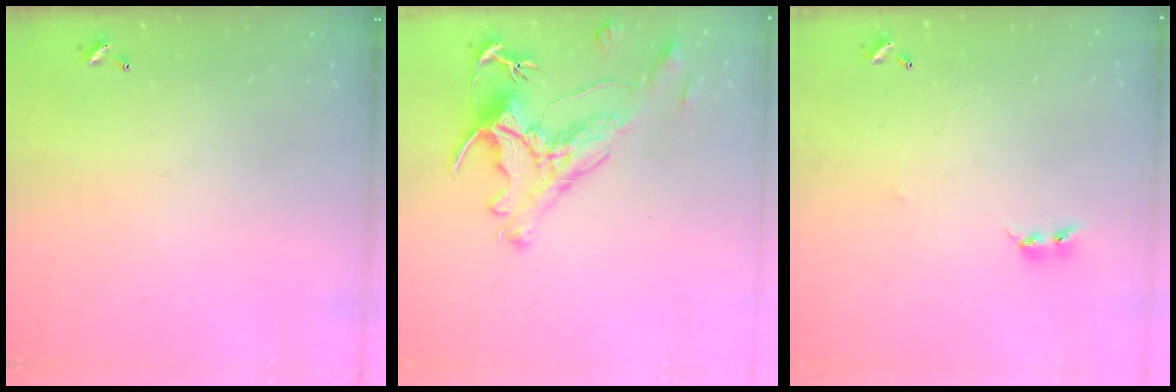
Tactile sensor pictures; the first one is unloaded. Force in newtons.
{"total": 1.9, "press": 1.4, "slide": 1.2}
{"total": 2.7, "press": 2.7, "slide": 0.3}